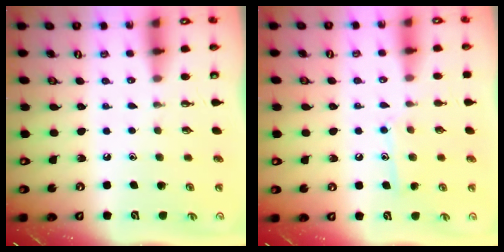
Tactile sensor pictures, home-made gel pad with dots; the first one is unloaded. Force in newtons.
{"total": 9.0, "press": 9.0, "slide": 0.7}